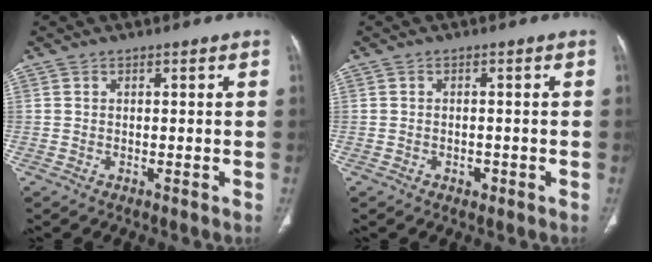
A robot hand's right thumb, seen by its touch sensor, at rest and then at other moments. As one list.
[{"total": 1.4, "force": [-0.7, 1.0, 0.7], "torque": [-0.009, 0.003, -0.008]}]